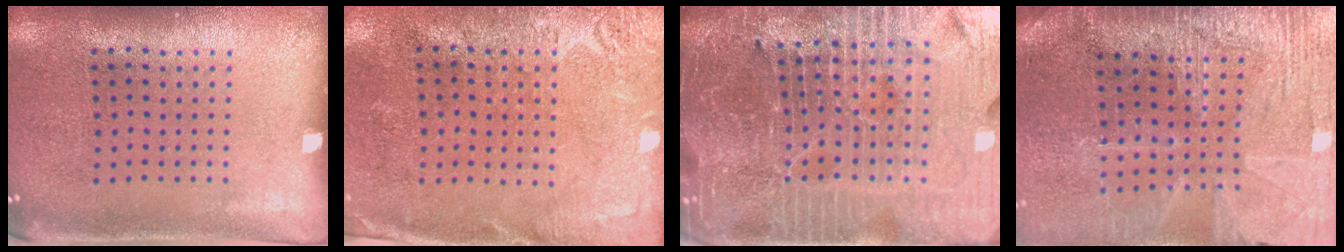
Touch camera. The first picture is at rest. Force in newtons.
{"total": 2.7, "press": 2.4, "slide": 1.2}
{"total": 6.9, "press": 6.0, "slide": 3.3}
{"total": 3.5, "press": 3.3, "slide": 1.2}